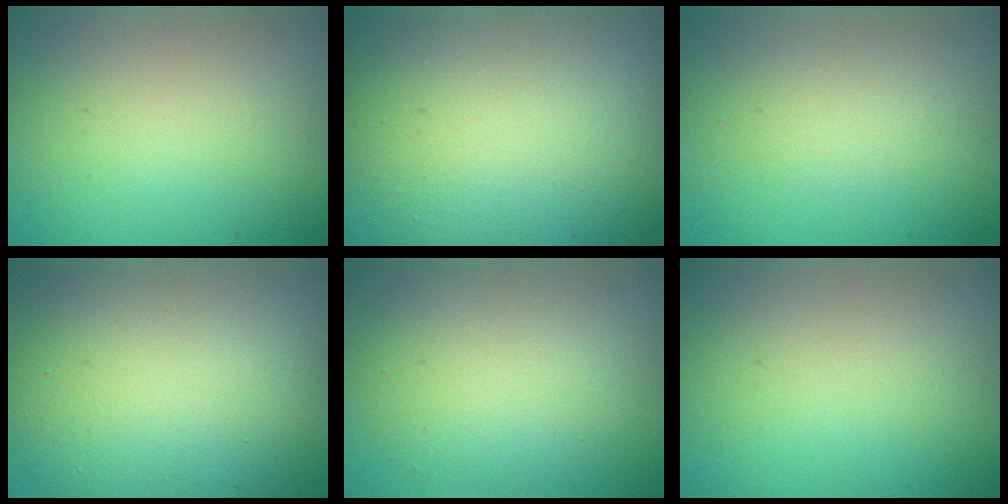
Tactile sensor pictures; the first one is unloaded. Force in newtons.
{"total": 20.6, "press": 20.6, "slide": 1.0}
{"total": 1.3, "press": 1.3, "slide": 0.1}
{"total": 12.4, "press": 12.4, "slide": 0.7}
{"total": 5.7, "press": 5.7, "slide": 0.1}
{"total": 0.0}